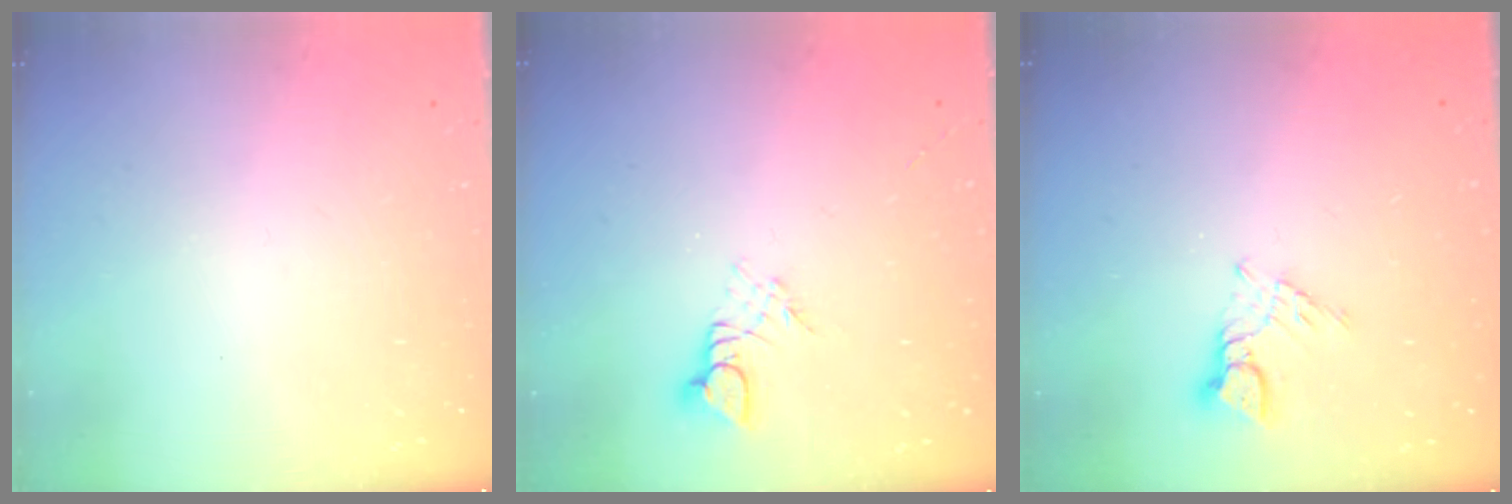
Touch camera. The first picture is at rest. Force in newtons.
{"total": 2.7, "press": 2.7, "slide": 0.4}
{"total": 4.1, "press": 4.0, "slide": 0.5}